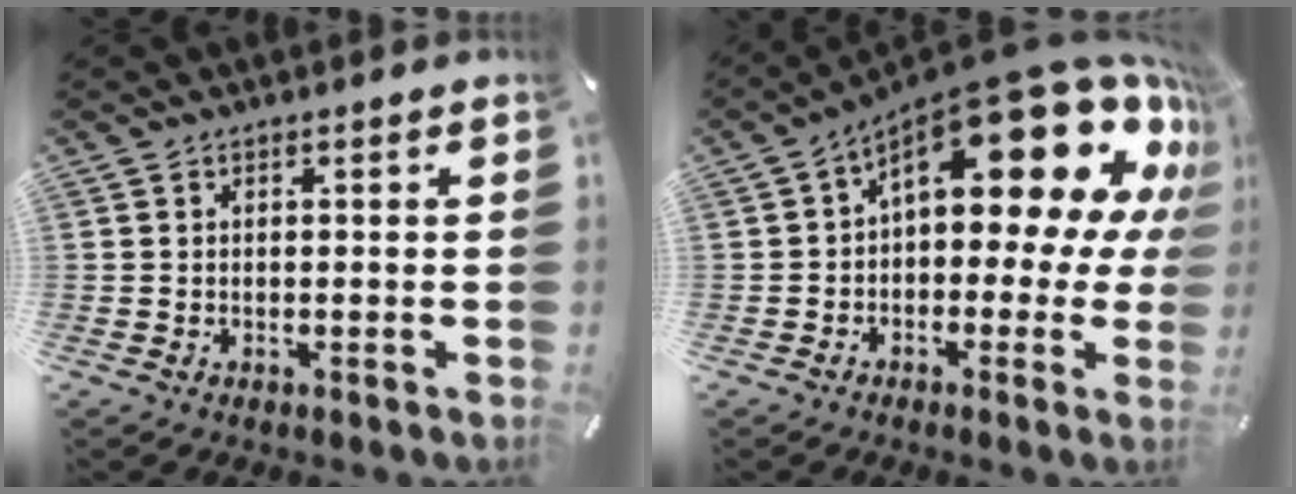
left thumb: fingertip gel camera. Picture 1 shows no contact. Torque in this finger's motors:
{"motor_torque": [1.35, 1.47, 1.42, 0.83, 0.24]}